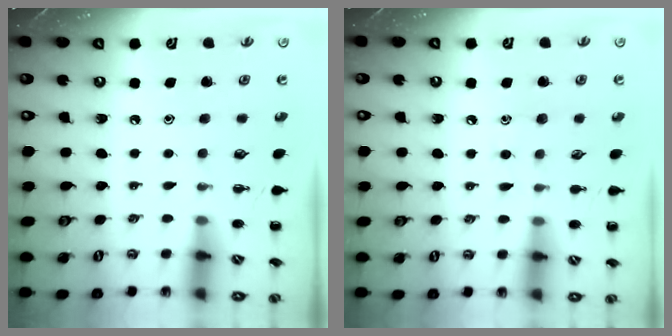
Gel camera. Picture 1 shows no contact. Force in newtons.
{"total": 5.7, "press": 5.4, "slide": 1.8}